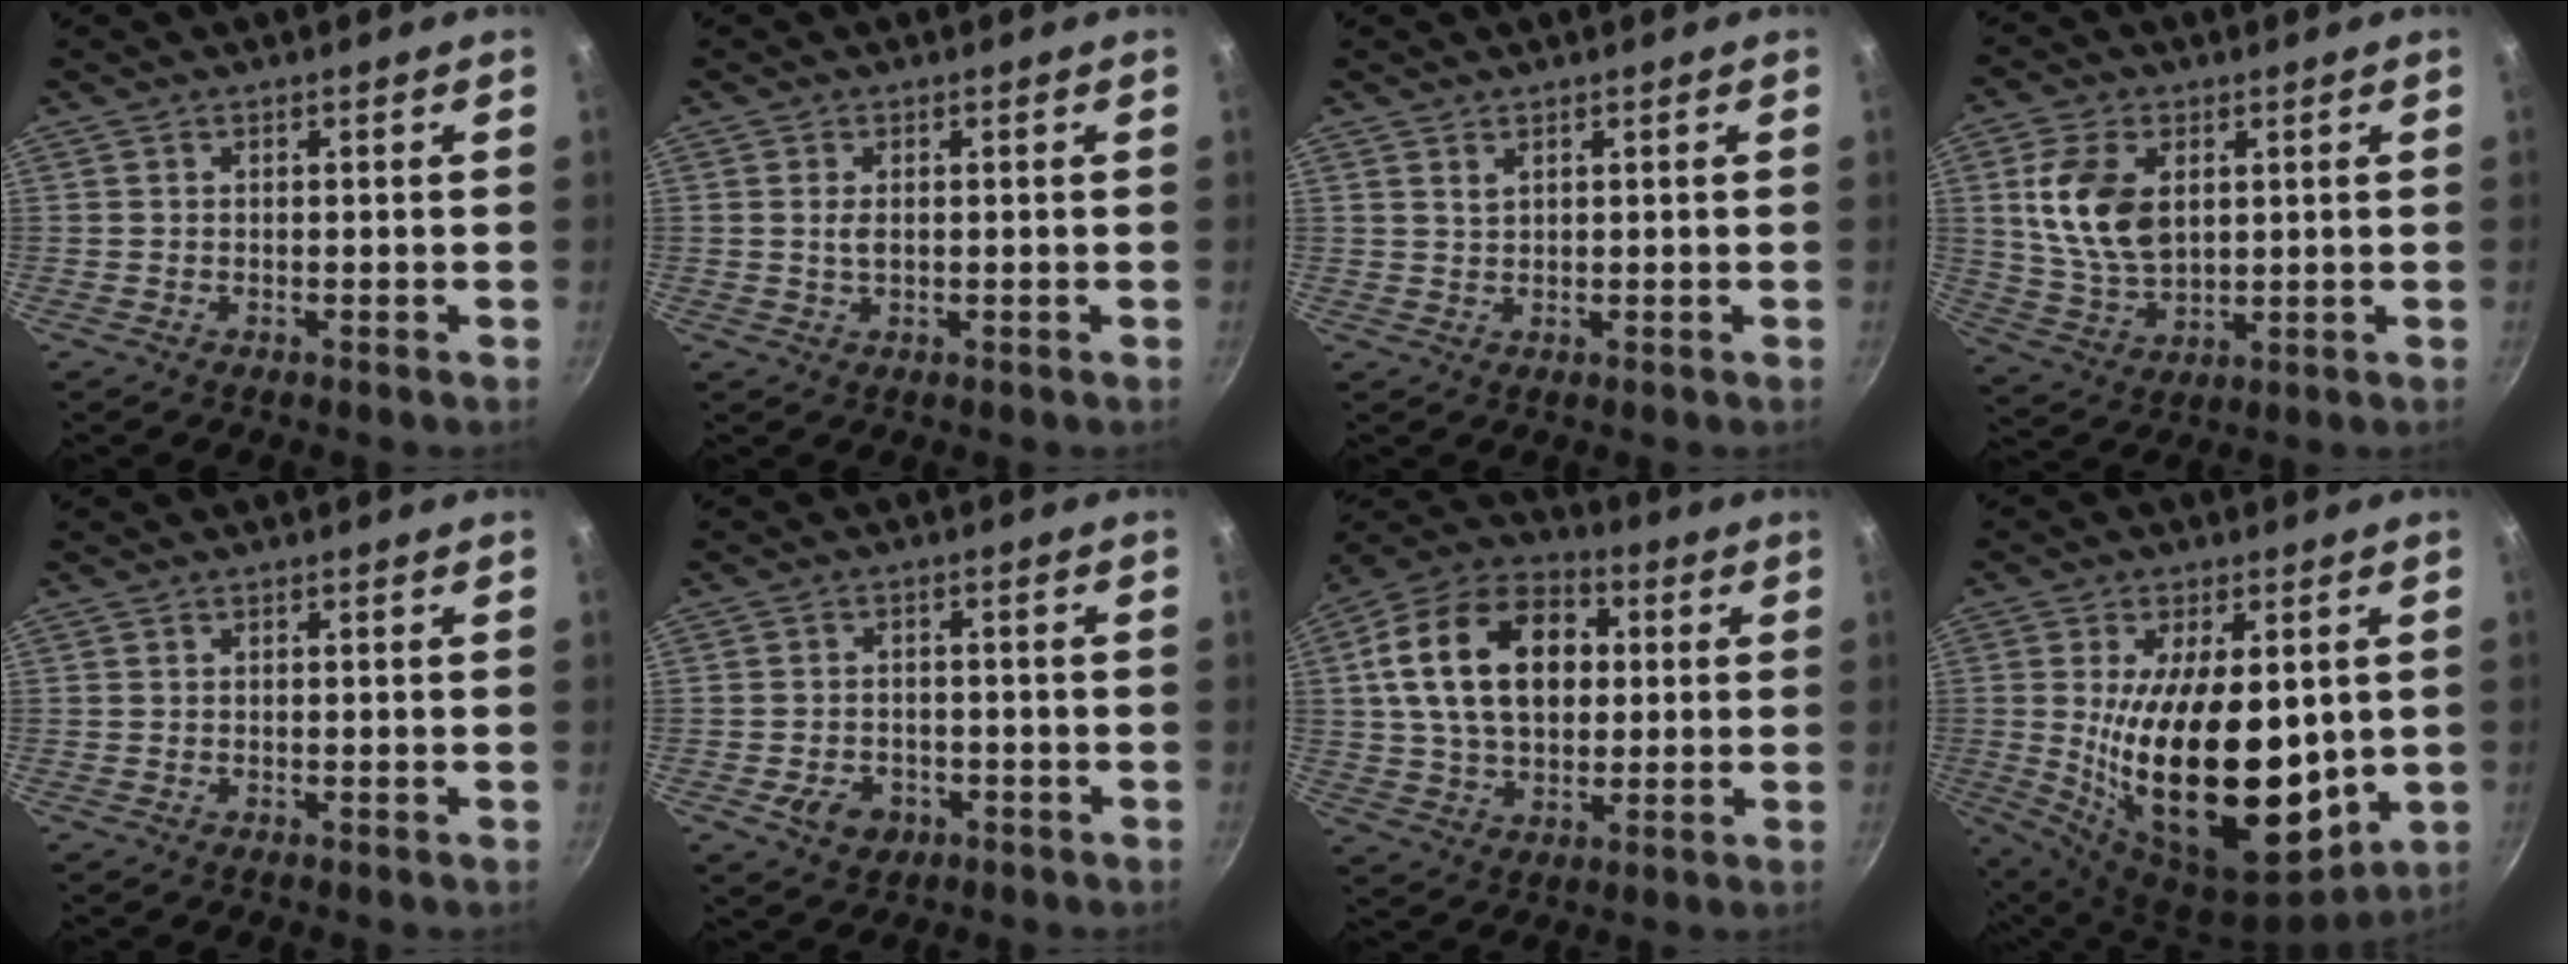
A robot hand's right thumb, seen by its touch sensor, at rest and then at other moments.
{"total": 1.9, "force": [0.2, 1.0, 1.6], "torque": [-0.030, -0.002, 0.004]}
{"total": 1.4, "force": [0.9, 0.7, 0.8], "torque": [-0.014, -0.003, 0.018]}
{"total": 12.6, "force": [2.9, 8.0, 9.3], "torque": [-0.166, -0.019, 0.064]}
{"total": 0.0}
{"total": 5.4, "force": [-2.2, 4.1, 2.6], "torque": [-0.037, 0.017, -0.027]}
{"total": 20.6, "force": [3.7, 14.0, 14.7], "torque": [-0.228, 0.021, 0.051]}
{"total": 24.3, "force": [0.8, 12.0, 21.1], "torque": [-0.346, -0.040, 0.029]}